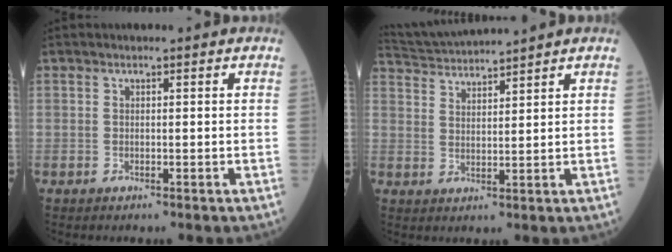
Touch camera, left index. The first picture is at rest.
{"total": 6.9, "force": [6.7, -1.5, 1.2], "torque": [-0.034, 0.013, 0.127]}